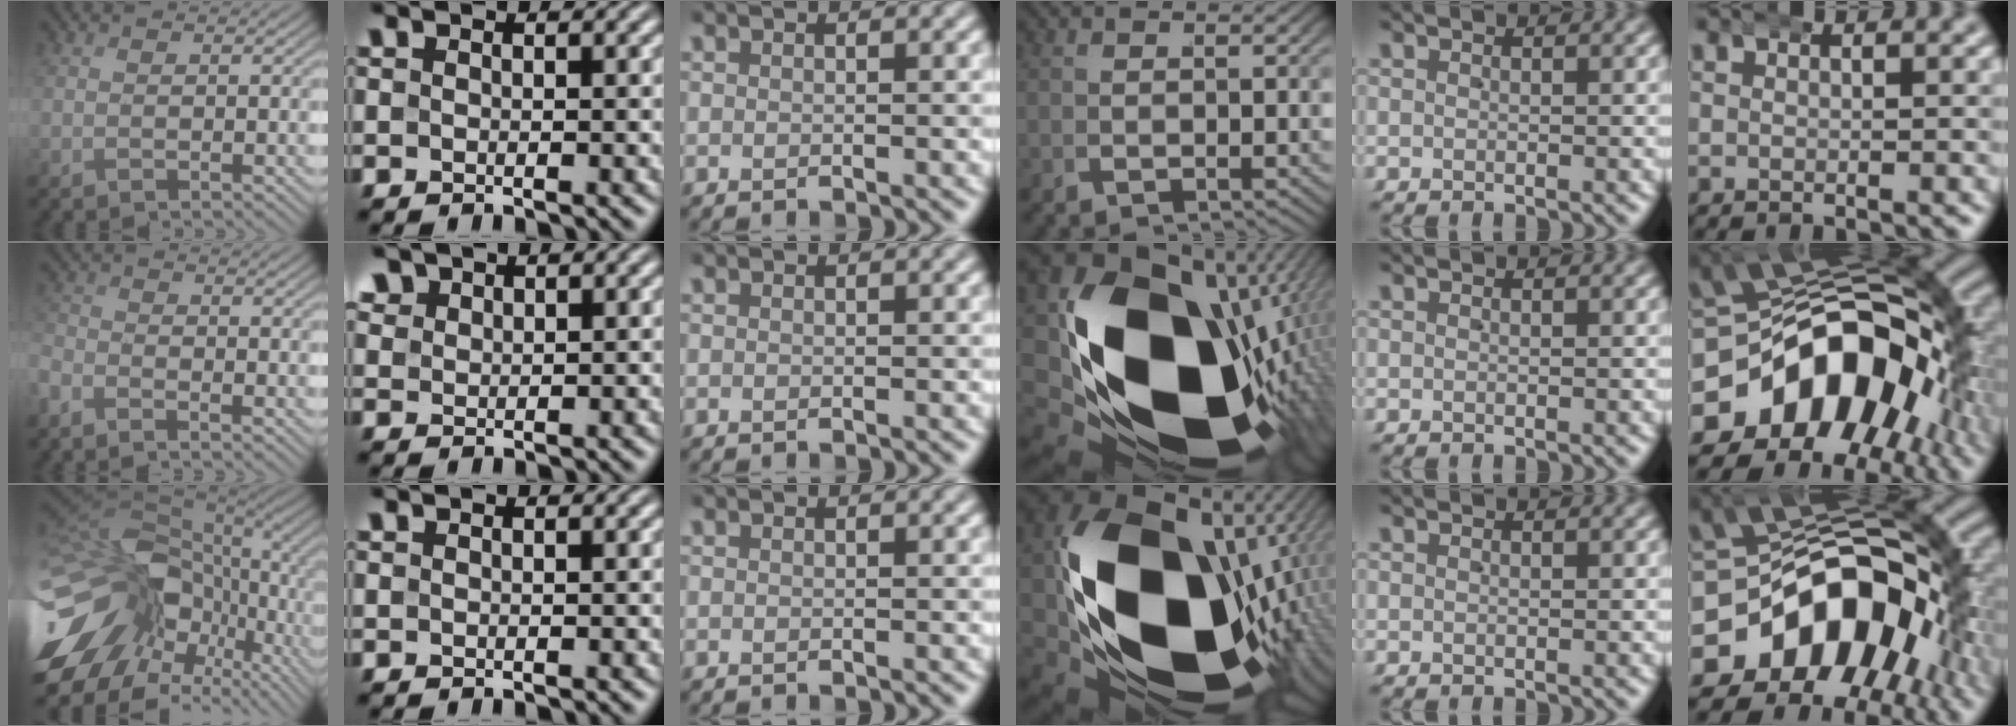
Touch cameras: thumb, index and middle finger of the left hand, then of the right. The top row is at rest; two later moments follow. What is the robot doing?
{"motion": "wrap", "object": "arm wrap"}